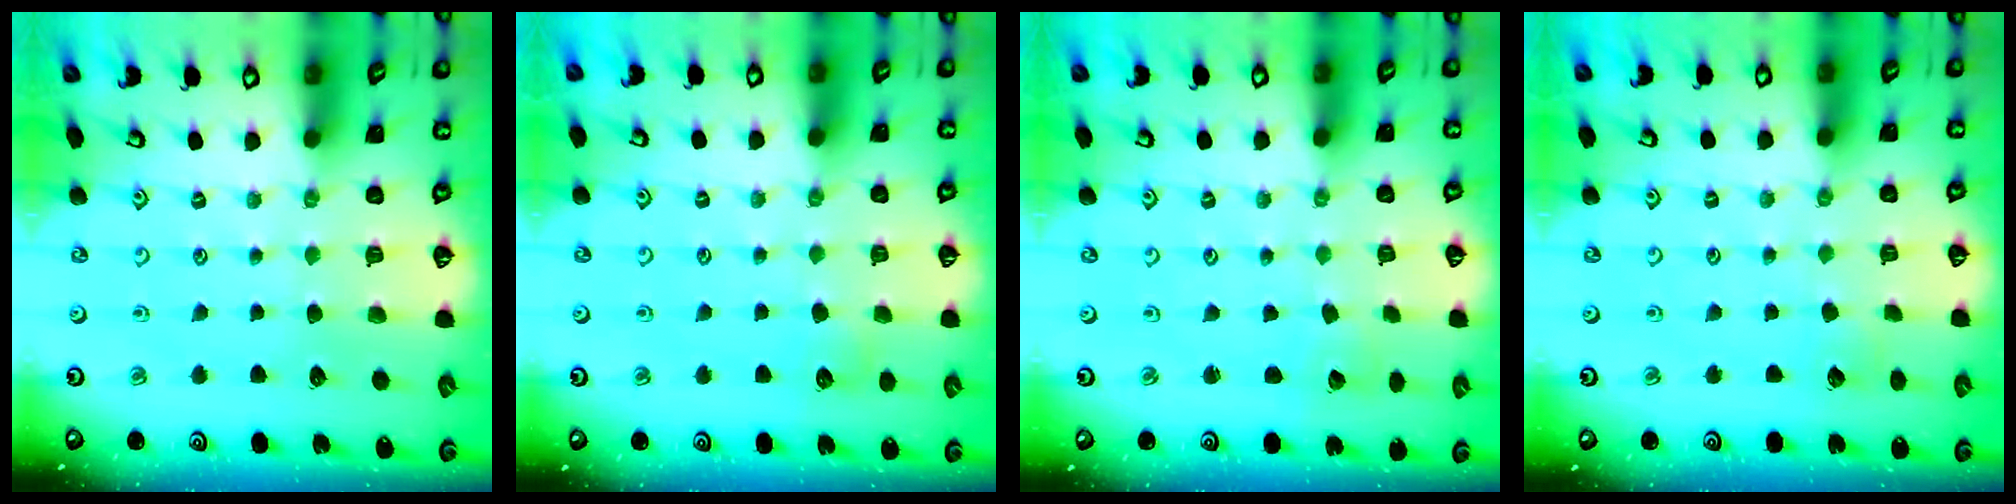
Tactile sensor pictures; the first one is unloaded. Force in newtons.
{"total": 4.6, "press": 4.5, "slide": 0.7}
{"total": 1.6, "press": 1.6, "slide": 0.2}
{"total": 2.0, "press": 2.0, "slide": 0.1}